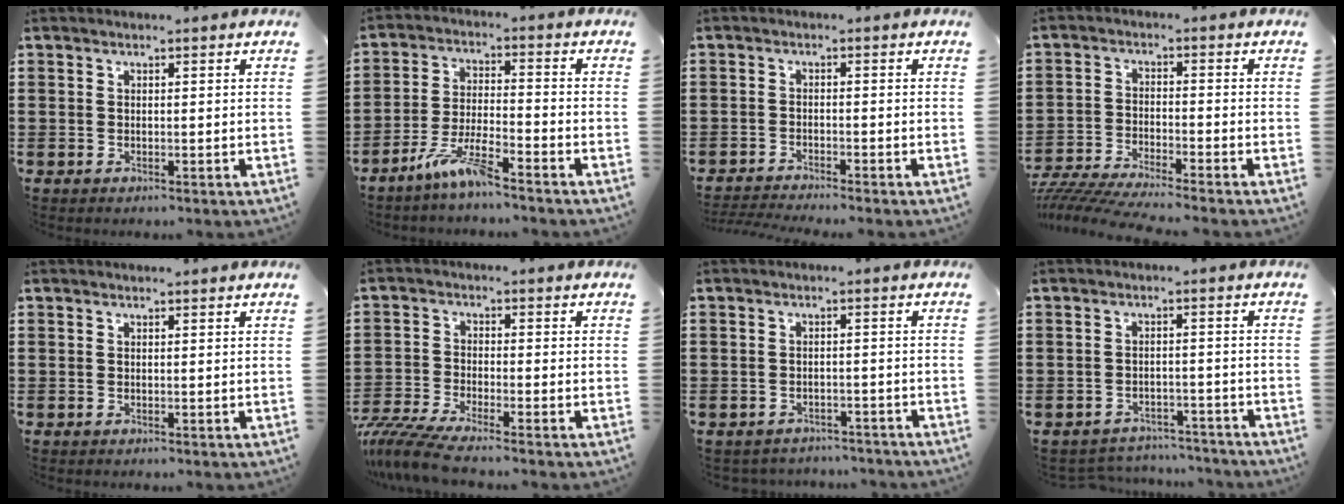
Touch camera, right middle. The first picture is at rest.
{"total": 7.1, "force": [-5.5, 0.5, 4.5], "torque": [-0.104, -0.009, -0.106]}
{"total": 2.0, "force": [-2.0, -0.3, 0.4], "torque": [-0.006, 0.000, -0.040]}
{"total": 5.2, "force": [-5.0, -0.4, 1.2], "torque": [-0.040, -0.017, -0.106]}
{"total": 0.0}
{"total": 5.0, "force": [-4.5, -0.4, 2.1], "torque": [-0.071, -0.027, -0.097]}
{"total": 2.0, "force": [-2.0, 0.2, -0.1], "torque": [-0.005, -0.001, -0.043]}
{"total": 3.0, "force": [-3.0, 0.4, 0.0], "torque": [-0.006, 0.001, -0.064]}